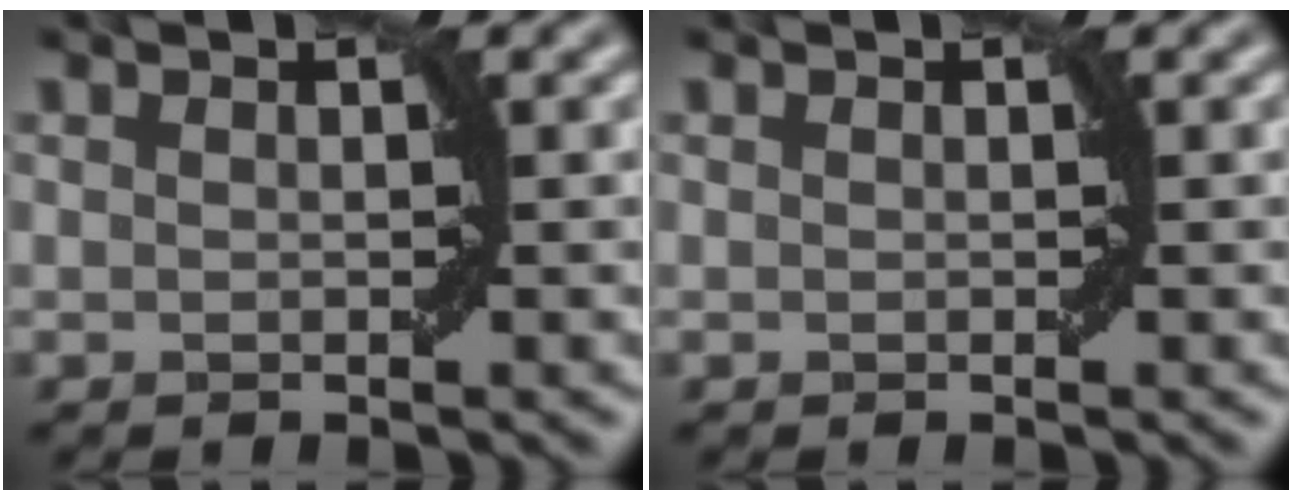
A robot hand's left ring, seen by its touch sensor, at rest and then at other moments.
{"total": 0.0}